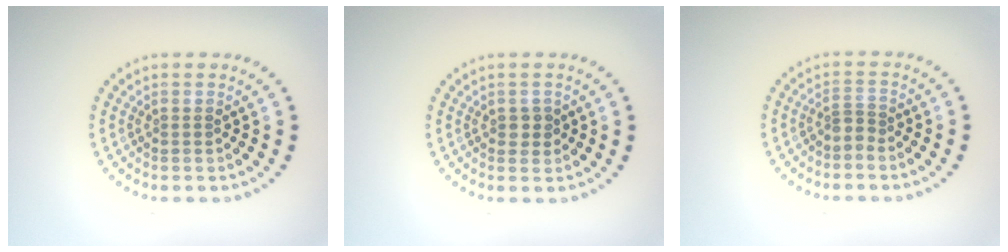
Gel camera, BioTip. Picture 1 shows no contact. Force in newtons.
{"total": 1.2, "press": 1.2, "slide": 0.3}
{"total": 1.2, "press": 0.8, "slide": 0.9}